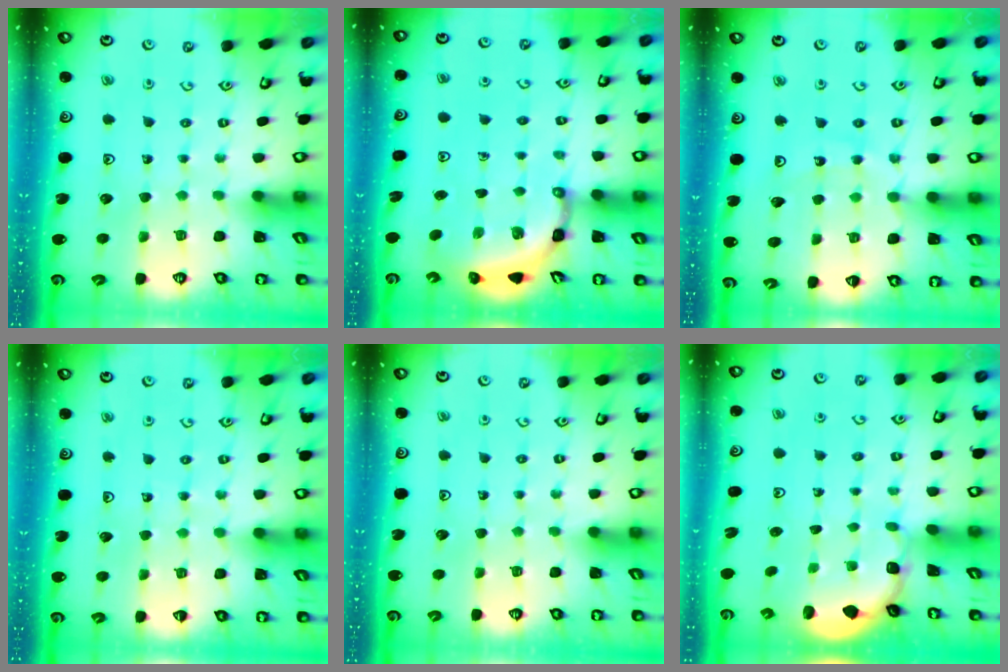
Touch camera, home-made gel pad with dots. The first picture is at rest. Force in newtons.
{"total": 3.7, "press": 3.6, "slide": 0.8}
{"total": 11.6, "press": 11.5, "slide": 1.3}
{"total": 2.0, "press": 2.0, "slide": 0.2}
{"total": 0.0}
{"total": 1.9, "press": 1.8, "slide": 0.7}